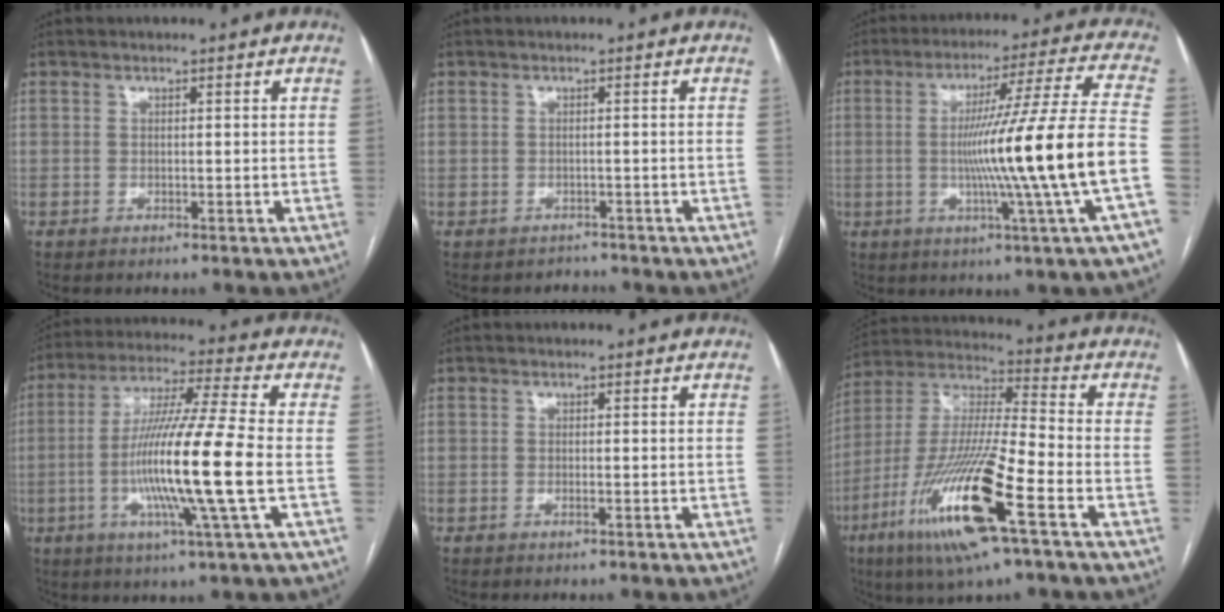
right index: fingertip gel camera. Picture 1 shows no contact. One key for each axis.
{"total": 1.6, "fx": -1.2, "fy": 0.8, "fz": -0.6, "tx": -0.002, "ty": 0.001, "tz": -0.019}
{"total": 18.8, "fx": -3.2, "fy": -2.9, "fz": 18.3, "tx": -0.281, "ty": -0.007, "tz": -0.061}
{"total": 16.1, "fx": -3.0, "fy": -1.3, "fz": 15.8, "tx": -0.301, "ty": -0.014, "tz": -0.066}
{"total": 0.6, "fx": -0.3, "fy": 0.0, "fz": 0.6, "tx": -0.013, "ty": -0.001, "tz": -0.004}
{"total": 20.0, "fx": -8.7, "fy": 1.7, "fz": 17.9, "tx": -0.386, "ty": -0.036, "tz": -0.164}